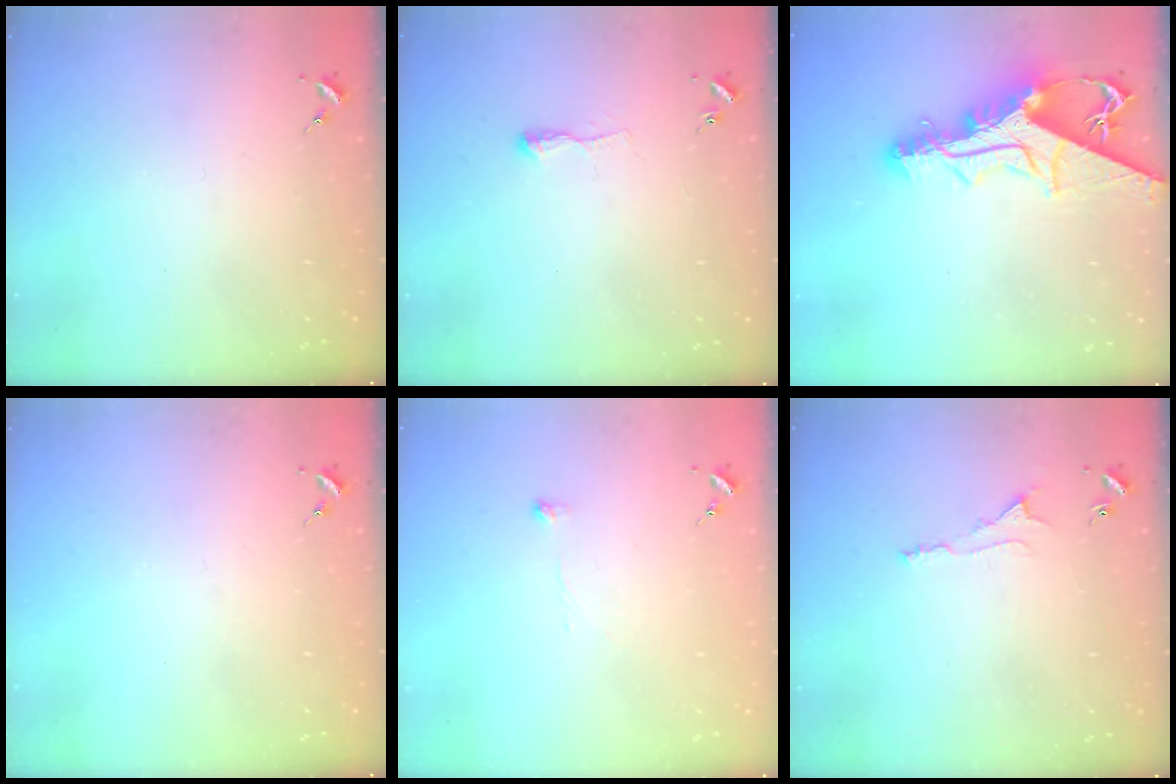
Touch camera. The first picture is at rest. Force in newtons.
{"total": 4.6, "press": 4.6, "slide": 0.5}
{"total": 15.3, "press": 15.3, "slide": 1.3}
{"total": 0.0}
{"total": 5.9, "press": 5.9, "slide": 0.5}
{"total": 5.5, "press": 5.4, "slide": 0.7}